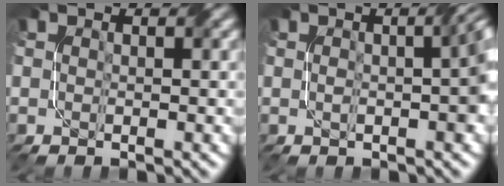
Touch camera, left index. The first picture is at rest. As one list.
[{"total": 4.2, "force": [-0.1, 1.2, 4.0], "torque": [-0.049, 0.009, -0.001]}]